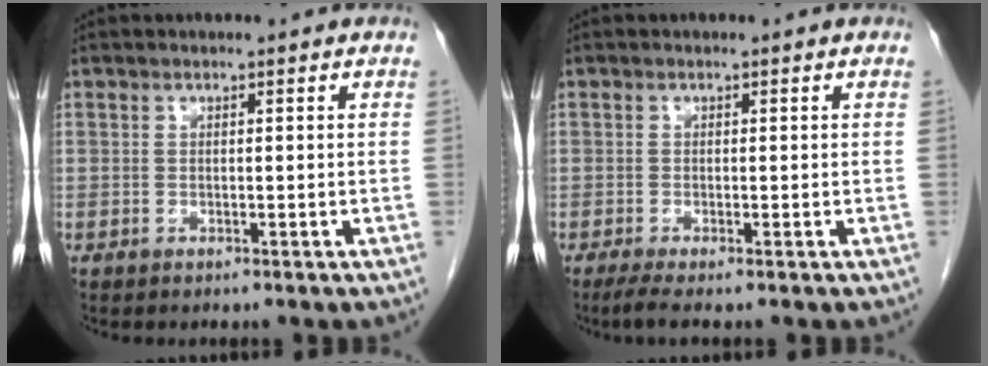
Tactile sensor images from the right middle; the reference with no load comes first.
{"total": 1.9, "force": [-1.3, -0.1, 1.4], "torque": [-0.034, -0.009, -0.028]}